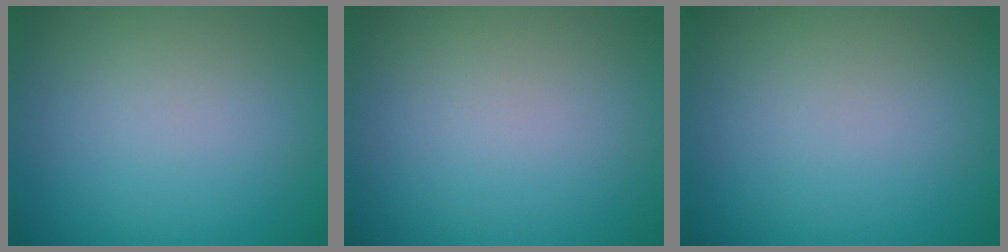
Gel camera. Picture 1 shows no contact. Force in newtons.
{"total": 0.0}
{"total": 0.0}